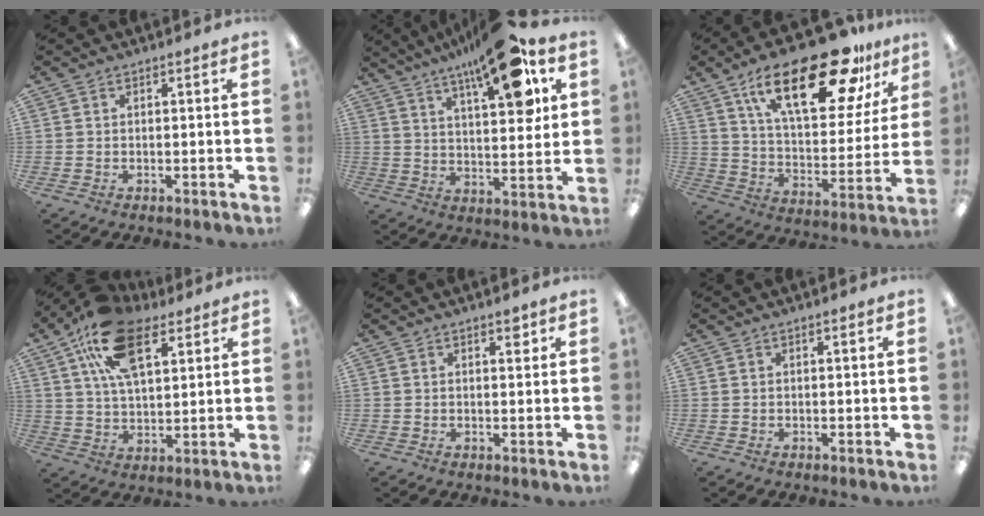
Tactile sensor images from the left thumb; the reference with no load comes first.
{"total": 17.6, "force": [10.9, 5.3, 12.7], "torque": [-0.194, -0.053, 0.171]}
{"total": 27.0, "force": [16.1, 10.7, 18.8], "torque": [-0.297, -0.080, 0.266]}
{"total": 18.5, "force": [9.3, 9.8, 12.6], "torque": [-0.224, -0.015, 0.165]}
{"total": 2.0, "force": [1.4, 0.6, 1.4], "torque": [-0.013, -0.006, 0.020]}
{"total": 0.6, "force": [0.2, 0.1, 0.6], "torque": [-0.012, -0.001, 0.004]}